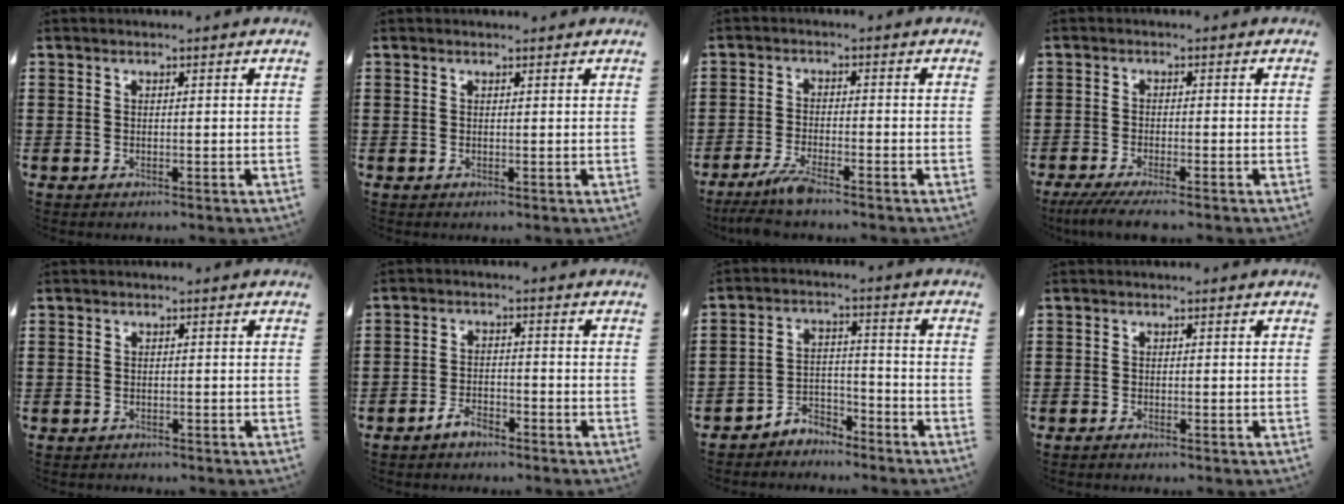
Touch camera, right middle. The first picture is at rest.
{"total": 0.0}
{"total": 4.3, "force": [-3.4, 0.3, 2.6], "torque": [-0.070, -0.015, -0.070]}
{"total": 3.2, "force": [-2.8, 0.0, 1.6], "torque": [-0.041, -0.011, -0.057]}
{"total": 1.0, "force": [-0.9, 0.5, -0.2], "torque": [0.002, 0.005, -0.020]}
{"total": 3.5, "force": [-3.1, 1.3, 1.0], "torque": [-0.020, 0.009, -0.062]}
{"total": 4.5, "force": [-4.3, 1.3, -0.1], "torque": [-0.008, 0.003, -0.091]}
{"total": 0.6, "force": [-0.5, 0.1, 0.3], "torque": [-0.006, -0.003, -0.009]}